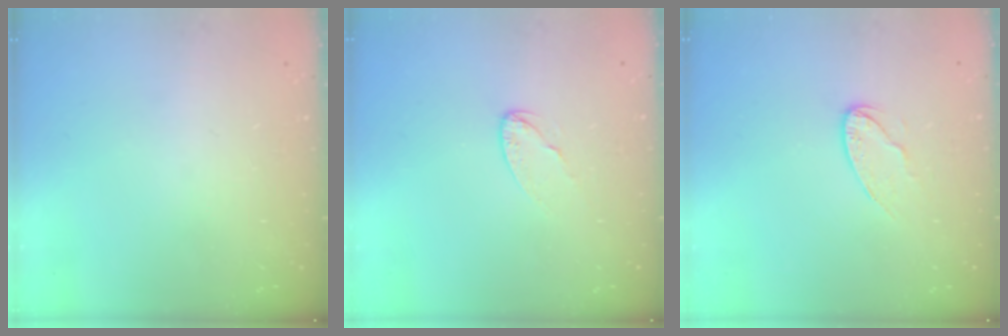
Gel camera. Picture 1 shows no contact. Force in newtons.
{"total": 4.1, "press": 4.1, "slide": 0.2}
{"total": 7.8, "press": 7.7, "slide": 0.5}